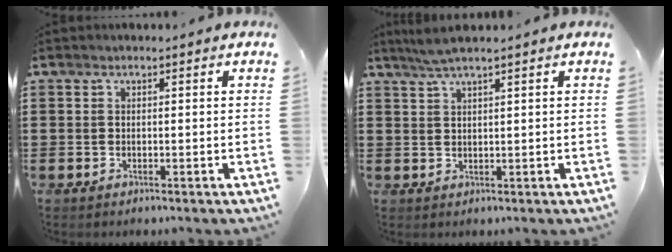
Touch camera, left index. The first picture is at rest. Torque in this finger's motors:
{"motor_torque": [-0.15, -0.10, -0.08, -0.01]}